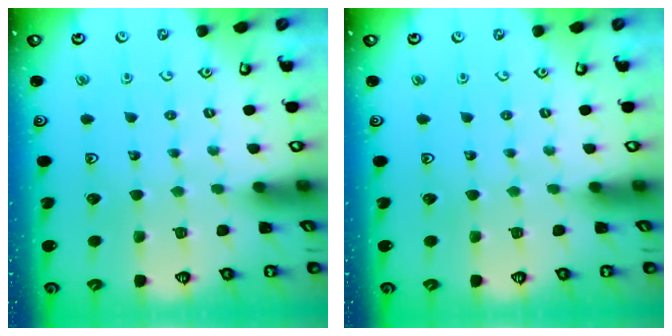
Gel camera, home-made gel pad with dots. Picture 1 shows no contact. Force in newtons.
{"total": 0.0}